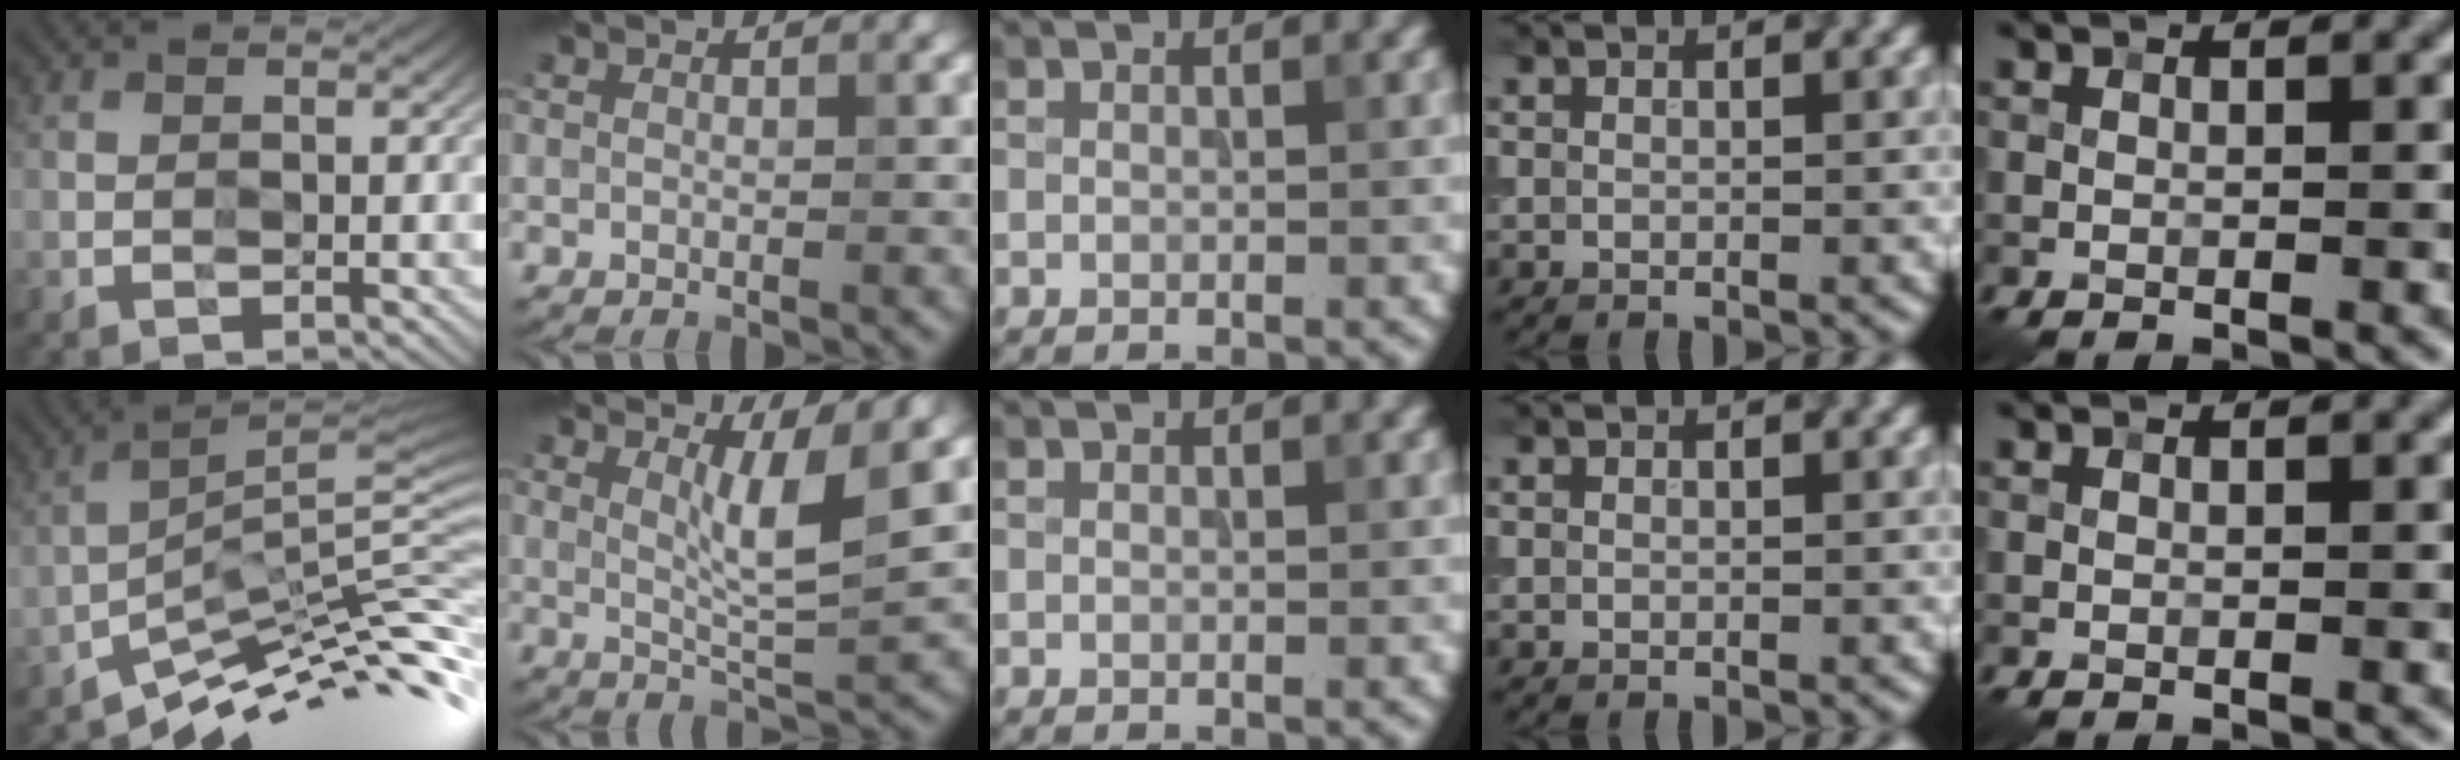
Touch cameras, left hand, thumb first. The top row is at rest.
{"thumb": {"total": 11.9, "force": [-7.4, 2.3, 9.0], "torque": [-0.158, 0.009, -0.130]}, "index": {"total": 4.2, "force": [1.6, 0.6, 3.9], "torque": [-0.066, -0.010, 0.029]}}